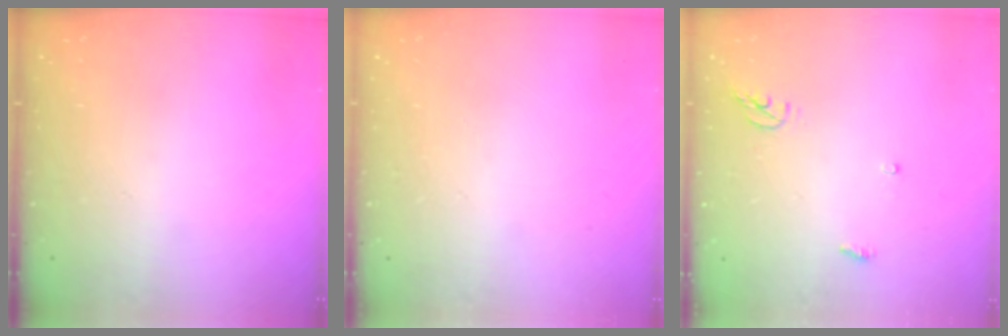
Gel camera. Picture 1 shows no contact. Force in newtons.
{"total": 0.0}
{"total": 3.5, "press": 3.5, "slide": 0.2}